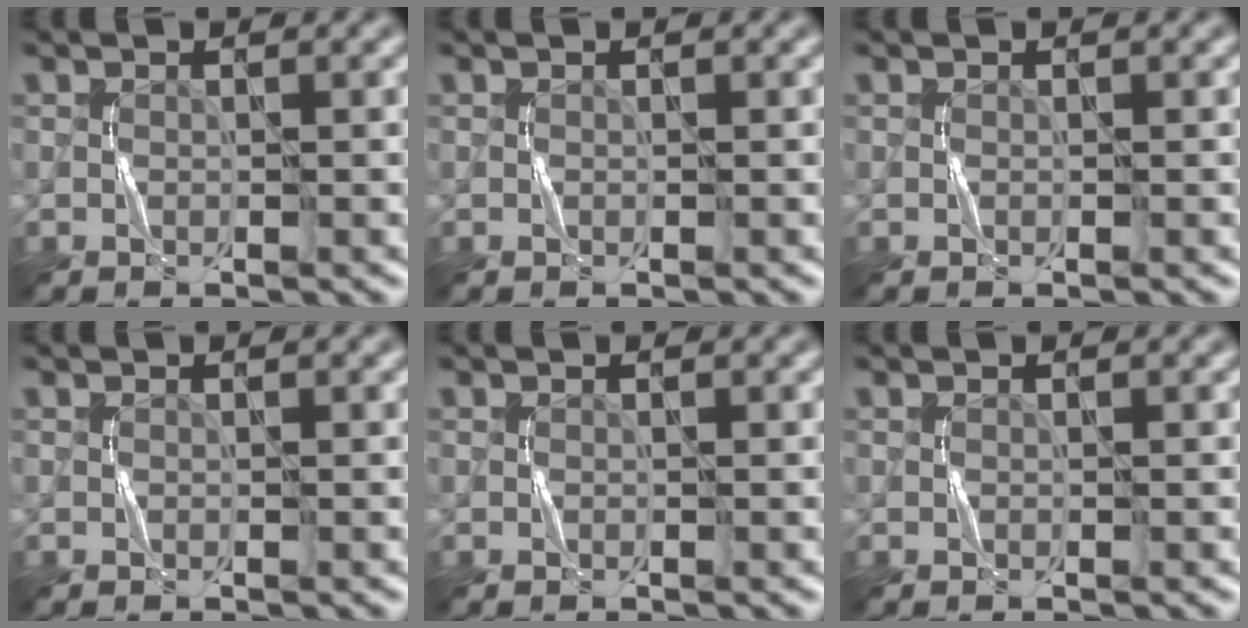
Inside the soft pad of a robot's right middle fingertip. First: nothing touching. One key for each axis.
{"total": 0.0}
{"total": 0.0}
{"total": 0.0}
{"total": 0.0}
{"total": 0.0}